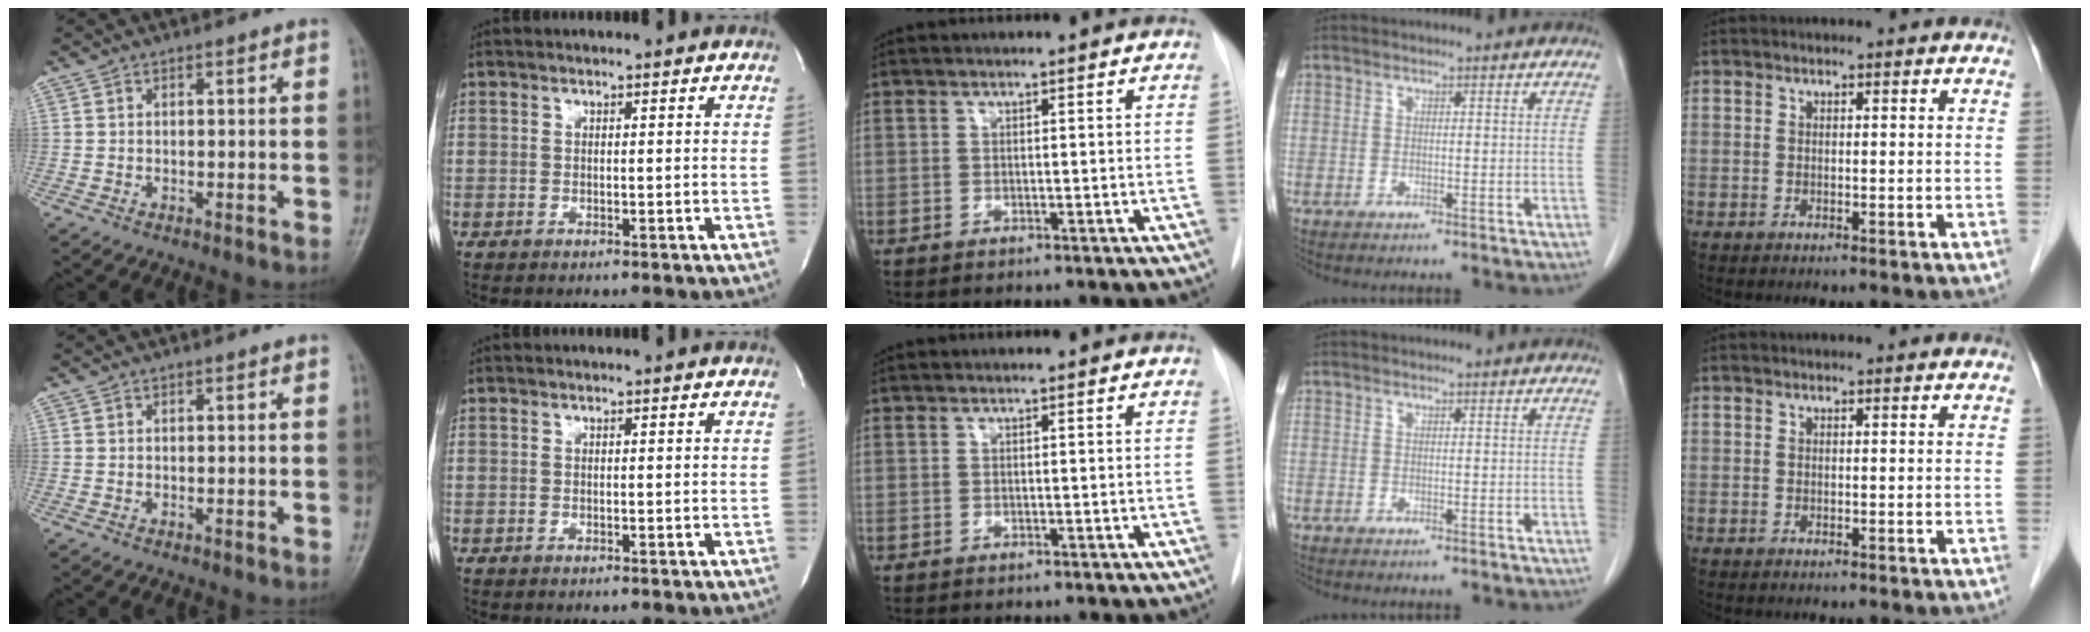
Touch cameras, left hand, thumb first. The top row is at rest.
{}